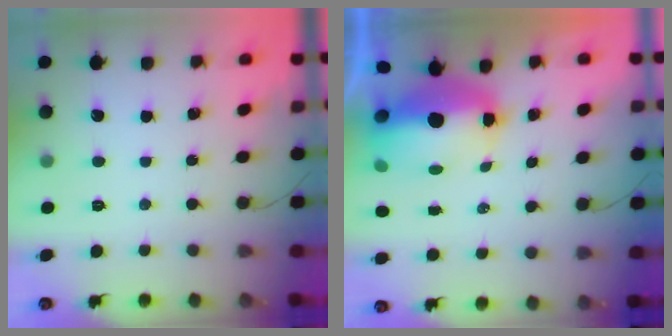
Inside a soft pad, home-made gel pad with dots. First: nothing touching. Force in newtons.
{"total": 10.6, "press": 10.4, "slide": 1.7}